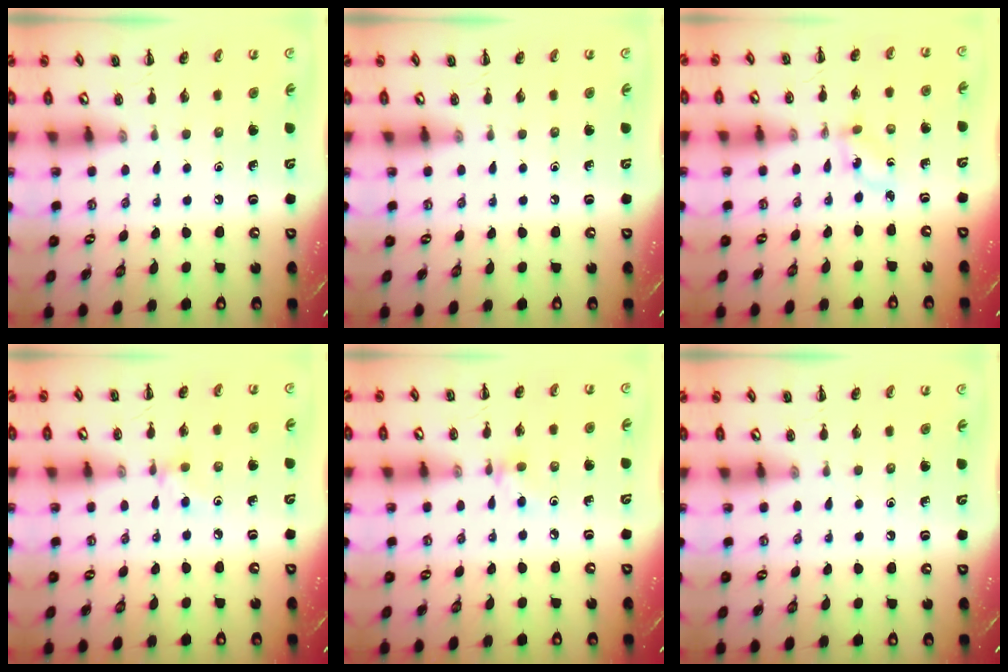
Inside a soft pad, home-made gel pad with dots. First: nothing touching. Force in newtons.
{"total": 0.0}
{"total": 1.4, "press": 1.2, "slide": 0.6}
{"total": 3.0, "press": 2.8, "slide": 0.9}
{"total": 4.0, "press": 3.8, "slide": 1.2}
{"total": 0.0}